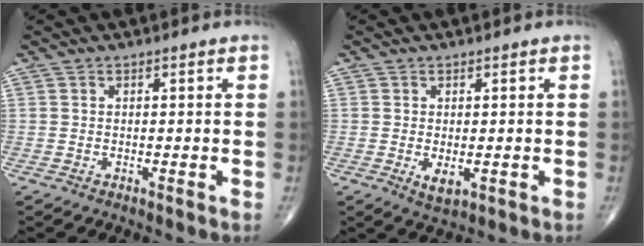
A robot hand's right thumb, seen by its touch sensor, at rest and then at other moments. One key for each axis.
{"total": 2.8, "fx": -0.6, "fy": 1.4, "fz": 2.4, "tx": -0.035, "ty": -0.006, "tz": -0.002}